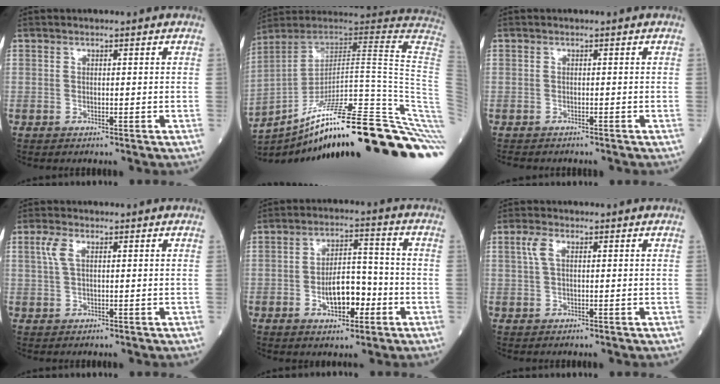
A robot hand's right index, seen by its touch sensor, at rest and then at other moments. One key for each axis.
{"total": 33.2, "fx": -22.2, "fy": -0.2, "fz": 24.7, "tx": -0.207, "ty": 0.002, "tz": -0.327}
{"total": 3.5, "fx": -3.1, "fy": 1.4, "fz": 1.1, "tx": -0.018, "ty": -0.004, "tz": -0.041}
{"total": 2.8, "fx": 1.0, "fy": 1.1, "fz": 2.3, "tx": -0.062, "ty": 0.014, "tz": 0.025}
{"total": 7.8, "fx": -2.4, "fy": 3.5, "fz": 6.5, "tx": -0.115, "ty": 0.012, "tz": -0.035}
{"total": 2.5, "fx": 0.8, "fy": 1.0, "fz": 2.1, "tx": -0.055, "ty": 0.014, "tz": 0.021}